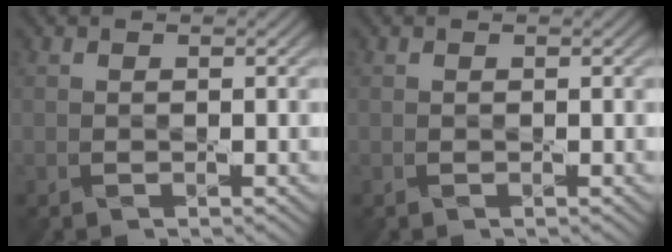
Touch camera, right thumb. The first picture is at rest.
{"total": 0.0}